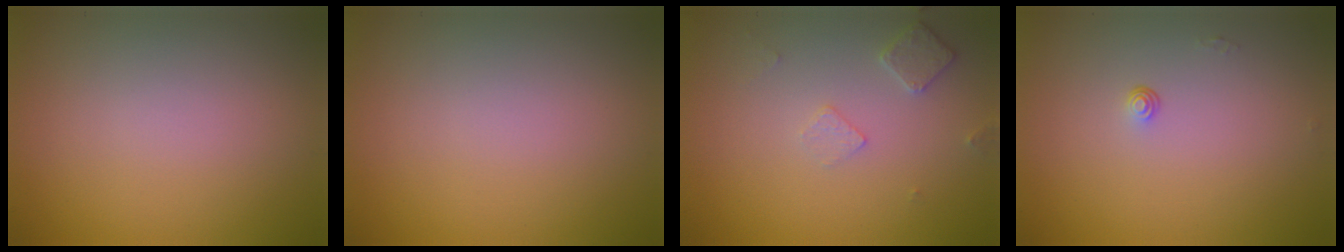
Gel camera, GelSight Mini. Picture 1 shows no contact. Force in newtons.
{"total": 0.0}
{"total": 1.8, "press": 1.8, "slide": 0.3}
{"total": 0.6, "press": 0.4, "slide": 0.5}